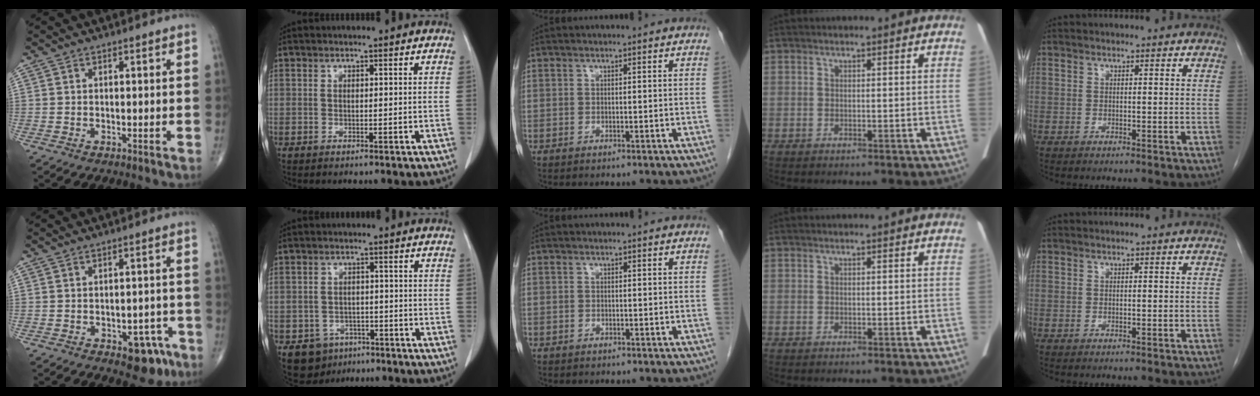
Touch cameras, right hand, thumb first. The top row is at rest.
{"thumb": {"total": 7.4, "force": [-4.0, 4.0, 4.7], "torque": [-0.031, 0.031, -0.044]}, "index": {"total": 6.1, "force": [-3.3, 5.0, 1.2], "torque": [-0.014, 0.008, -0.042]}, "middle": {"total": 0.9, "force": [-0.7, 0.6, 0.0], "torque": [-0.008, 0.003, -0.013]}}